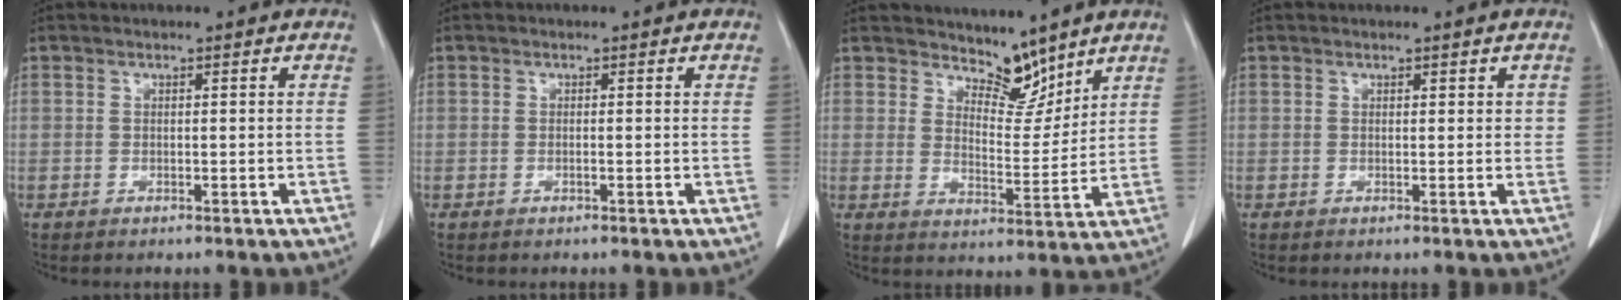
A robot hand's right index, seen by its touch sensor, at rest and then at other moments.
{"total": 0.0}
{"total": 6.3, "force": [5.6, 2.3, 1.8], "torque": [-0.024, -0.008, 0.101]}
{"total": 1.3, "force": [0.7, 0.8, 0.7], "torque": [0.001, 0.000, 0.008]}